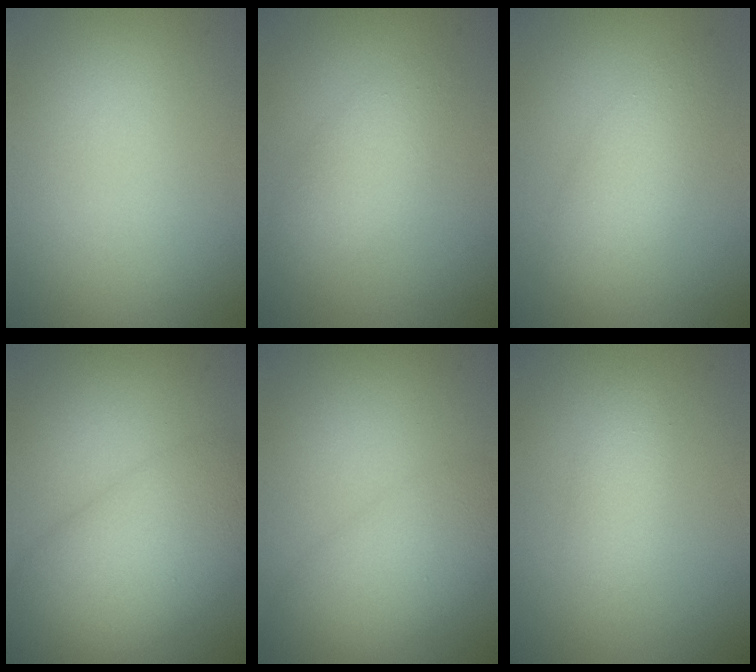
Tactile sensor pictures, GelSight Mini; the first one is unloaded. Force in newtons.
{"total": 2.7, "press": 2.7, "slide": 0.2}
{"total": 3.8, "press": 3.8, "slide": 0.1}
{"total": 9.3, "press": 9.3, "slide": 0.2}
{"total": 5.2, "press": 5.2, "slide": 0.3}
{"total": 2.3, "press": 2.3, "slide": 0.1}